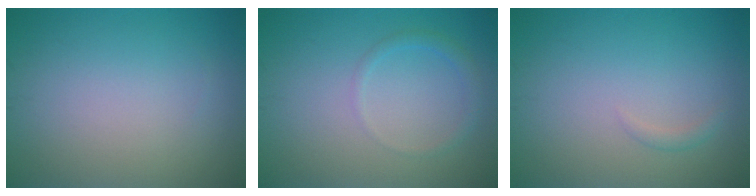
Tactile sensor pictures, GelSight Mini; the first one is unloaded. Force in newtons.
{"total": 1.3, "press": 1.3, "slide": 0.0}
{"total": 0.7, "press": 0.7, "slide": 0.1}